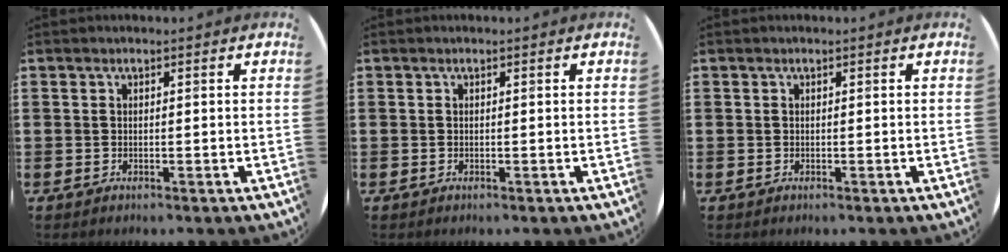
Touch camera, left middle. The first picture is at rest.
{"total": 0.0}
{"total": 0.0}